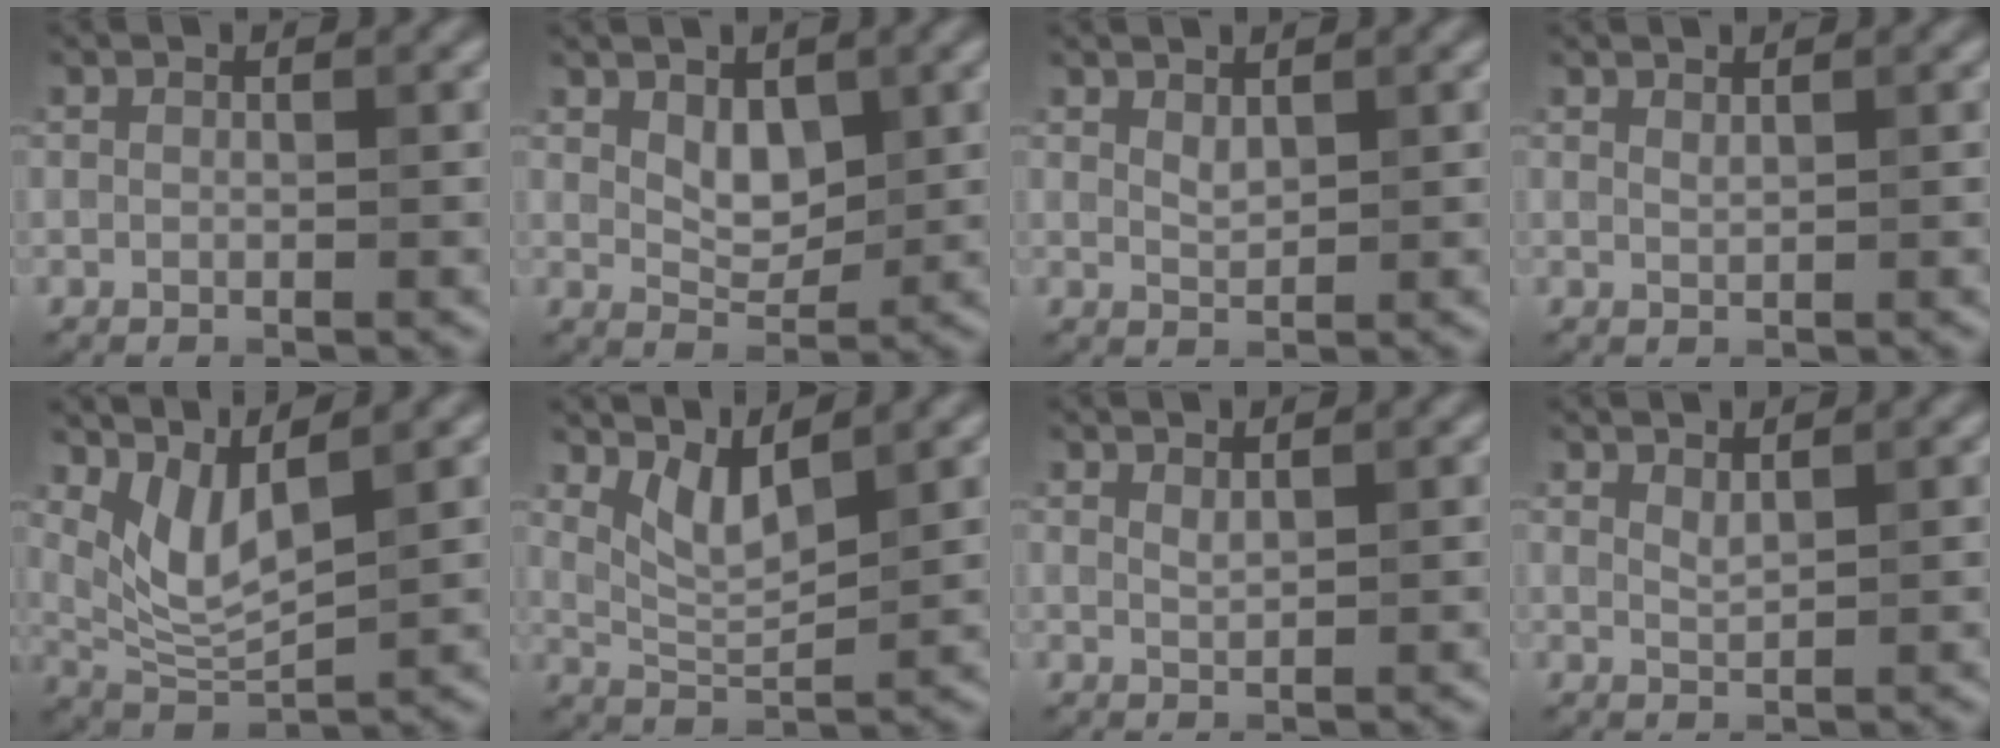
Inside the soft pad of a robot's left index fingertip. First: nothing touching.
{"total": 2.8, "force": [0.8, 1.8, 2.1], "torque": [-0.039, -0.007, 0.019]}
{"total": 1.2, "force": [0.9, 0.4, 0.7], "torque": [-0.017, -0.001, 0.021]}
{"total": 0.7, "force": [0.7, 0.1, 0.3], "torque": [-0.002, -0.001, 0.015]}
{"total": 4.4, "force": [2.4, 1.5, 3.3], "torque": [-0.078, -0.015, 0.056]}
{"total": 3.4, "force": [2.1, 1.0, 2.5], "torque": [-0.054, -0.012, 0.047]}
{"total": 0.9, "force": [0.8, 0.1, 0.4], "torque": [-0.009, -0.001, 0.017]}
{"total": 1.1, "force": [1.0, 0.2, 0.5], "torque": [-0.013, -0.002, 0.020]}